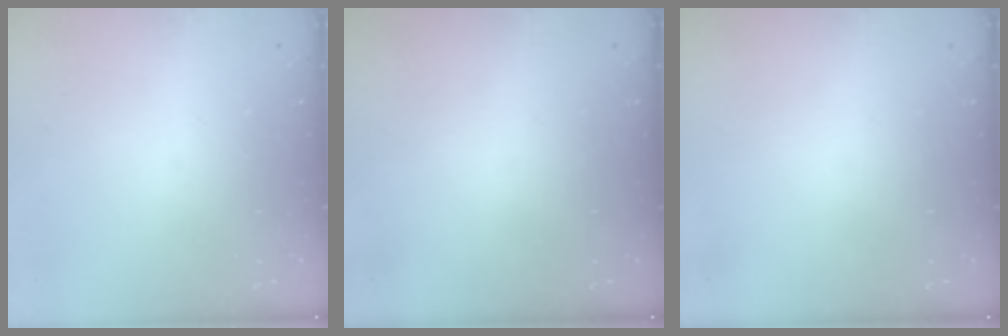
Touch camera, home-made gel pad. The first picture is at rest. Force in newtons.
{"total": 0.0}
{"total": 0.0}